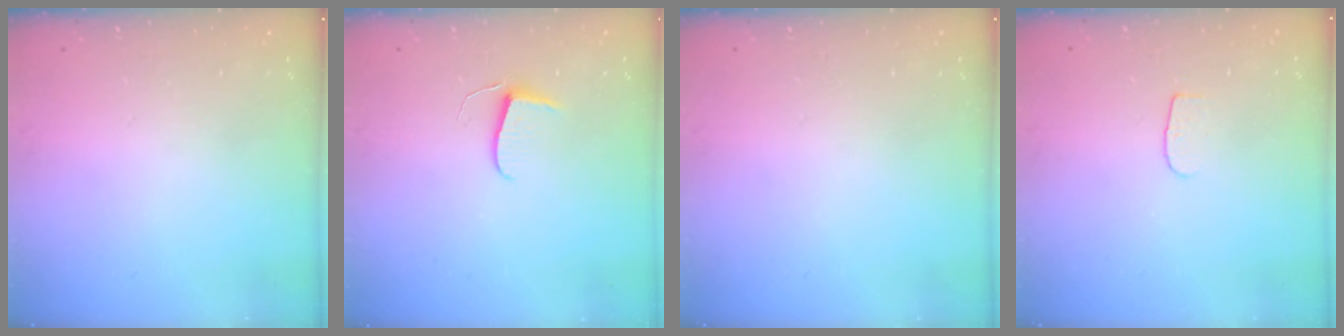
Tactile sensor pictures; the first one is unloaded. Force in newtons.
{"total": 5.9, "press": 5.8, "slide": 0.6}
{"total": 0.0}
{"total": 4.2, "press": 4.2, "slide": 0.4}